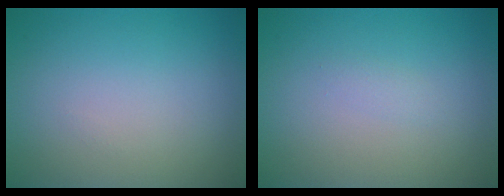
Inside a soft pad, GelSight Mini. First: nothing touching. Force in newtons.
{"total": 0.6, "press": 0.6, "slide": 0.0}